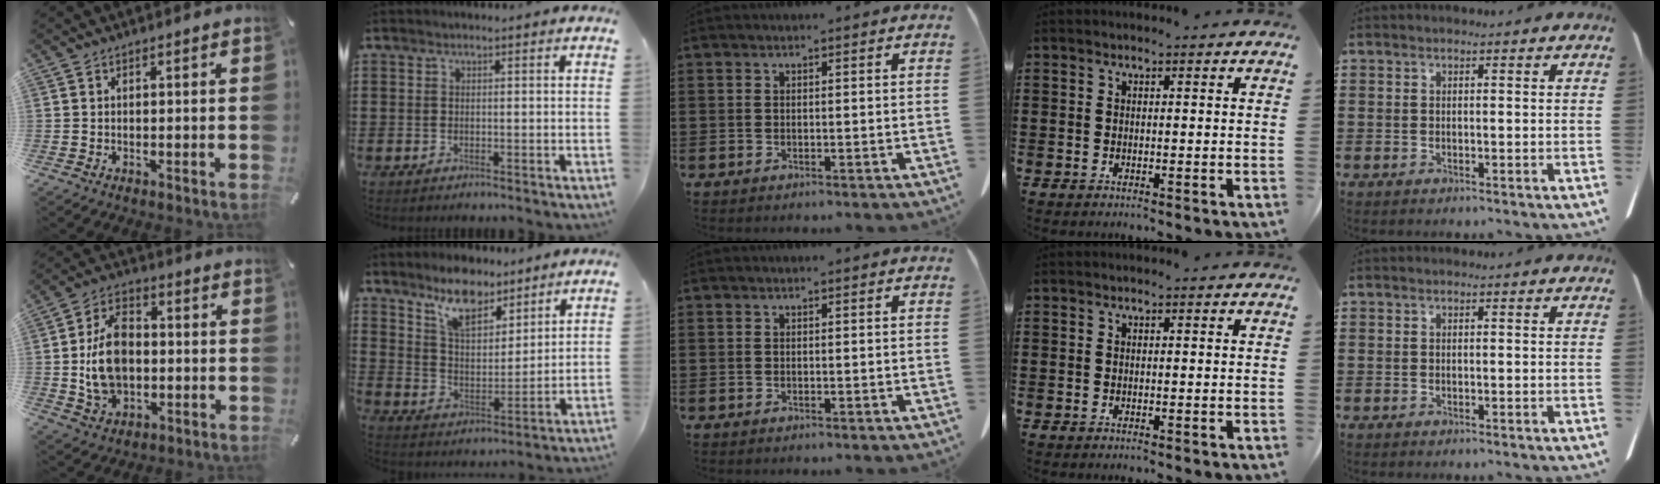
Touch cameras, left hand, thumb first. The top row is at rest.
{"thumb": {"total": 12.9, "force": [-0.5, 9.4, 8.9], "torque": [-0.171, 0.011, -0.009]}, "index": {"total": 8.6, "force": [7.2, 2.9, 3.6], "torque": [-0.081, -0.022, 0.133]}}